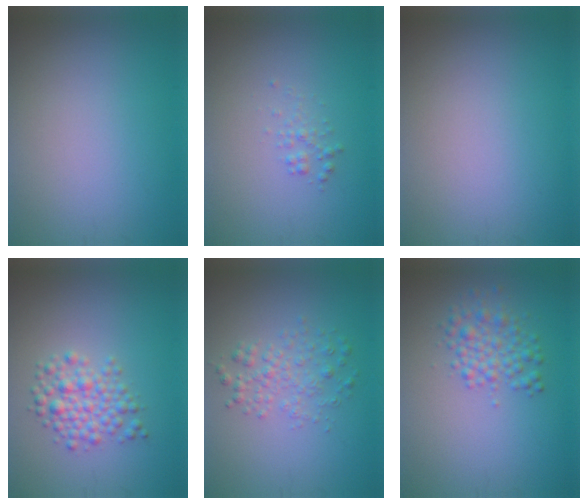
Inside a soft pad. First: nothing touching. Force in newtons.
{"total": 1.0, "press": 1.0, "slide": 0.0}
{"total": 0.0}
{"total": 3.4, "press": 3.4, "slide": 0.1}
{"total": 2.5, "press": 2.5, "slide": 0.0}
{"total": 2.9, "press": 2.9, "slide": 0.0}